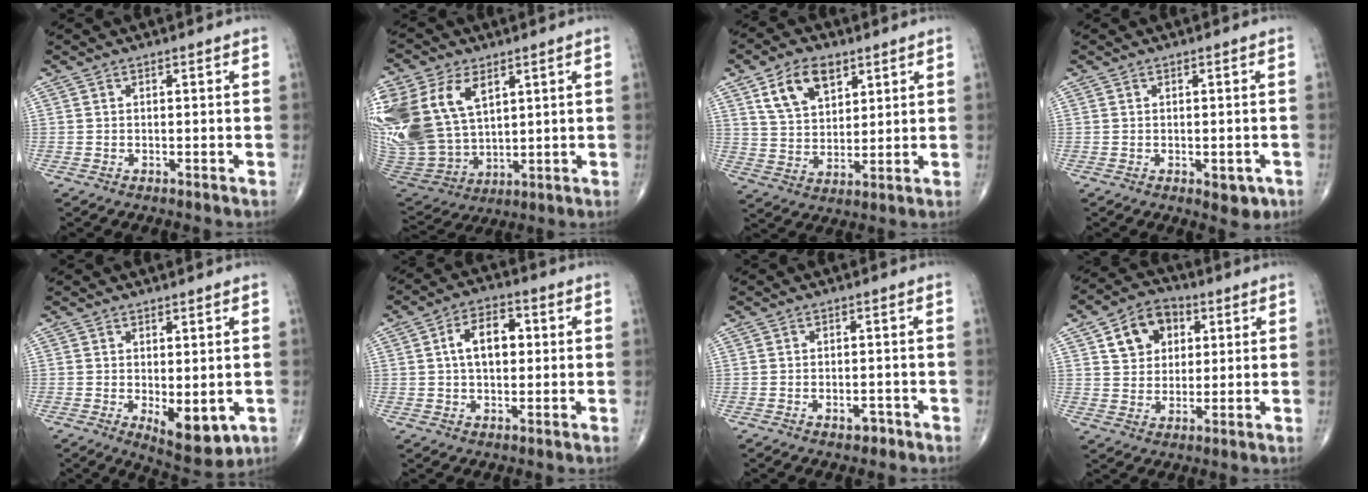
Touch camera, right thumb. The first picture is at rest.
{"total": 23.1, "force": [7.9, 15.1, 15.6], "torque": [-0.360, -0.005, 0.168]}
{"total": 10.6, "force": [5.5, 6.4, 6.4], "torque": [-0.094, -0.022, 0.105]}
{"total": 3.4, "force": [-1.1, 1.9, 2.5], "torque": [-0.014, -0.001, -0.008]}
{"total": 8.0, "force": [-1.7, 3.6, 6.9], "torque": [-0.081, -0.017, -0.011]}
{"total": 8.5, "force": [1.3, 5.2, 6.6], "torque": [-0.096, 0.016, 0.016]}
{"total": 2.3, "force": [-1.3, 1.3, 1.4], "torque": [-0.015, 0.010, -0.016]}
{"total": 10.0, "force": [3.6, 7.7, 5.2], "torque": [-0.050, -0.005, 0.060]}